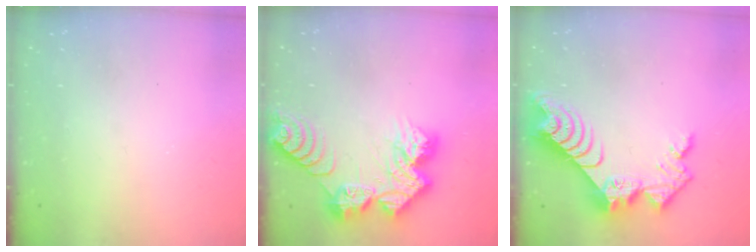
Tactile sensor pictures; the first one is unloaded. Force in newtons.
{"total": 15.9, "press": 15.8, "slide": 1.3}
{"total": 12.5, "press": 12.5, "slide": 1.2}